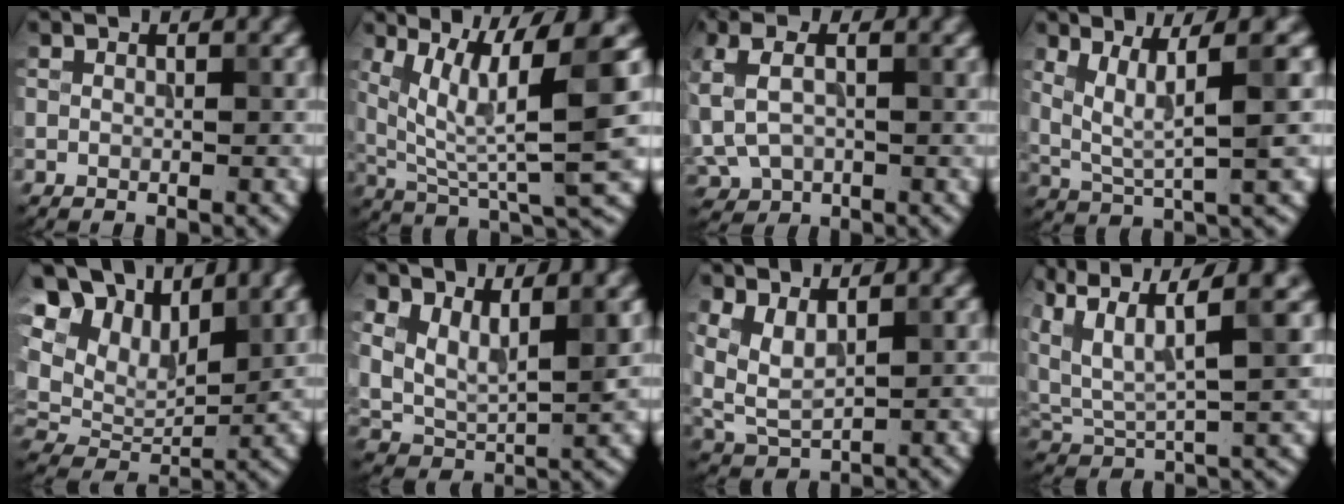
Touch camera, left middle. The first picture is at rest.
{"total": 8.7, "force": [3.5, 1.6, 7.8], "torque": [-0.144, -0.003, 0.072]}
{"total": 6.1, "force": [0.9, 3.9, 4.6], "torque": [-0.120, 0.010, 0.028]}
{"total": 5.0, "force": [1.7, 0.8, 4.7], "torque": [-0.092, -0.005, 0.039]}
{"total": 11.2, "force": [6.4, 6.7, 6.3], "torque": [-0.157, 0.032, 0.112]}
{"total": 4.9, "force": [1.8, 2.5, 3.9], "torque": [-0.085, -0.010, 0.038]}
{"total": 3.5, "force": [1.4, 1.6, 2.7], "torque": [-0.071, -0.002, 0.030]}
{"total": 10.2, "force": [5.4, 3.1, 8.1], "torque": [-0.175, 0.020, 0.100]}